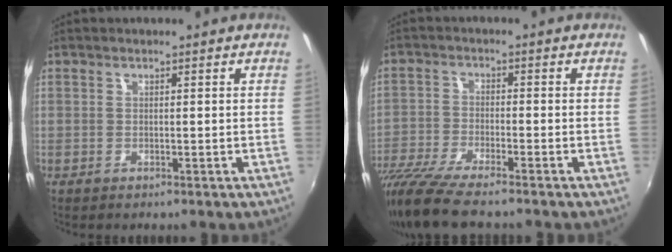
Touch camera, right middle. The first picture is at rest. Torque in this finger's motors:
{"motor_torque": [1.11, -1.03, 0.26, 0.18]}